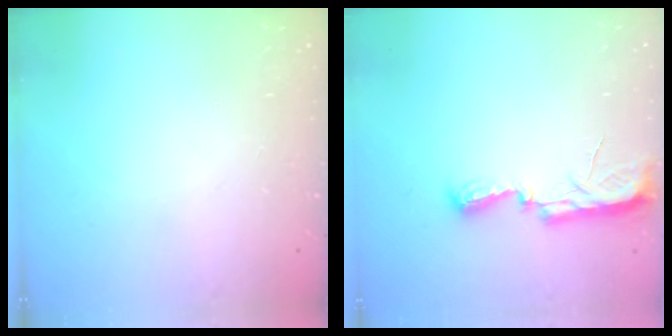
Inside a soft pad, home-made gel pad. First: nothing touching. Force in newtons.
{"total": 7.9, "press": 7.8, "slide": 0.8}